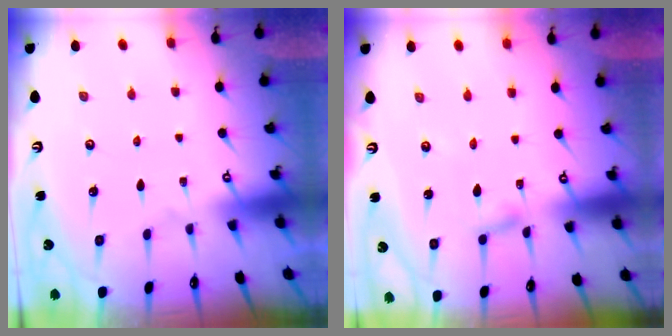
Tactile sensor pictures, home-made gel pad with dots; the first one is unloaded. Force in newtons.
{"total": 2.8, "press": 2.7, "slide": 0.3}